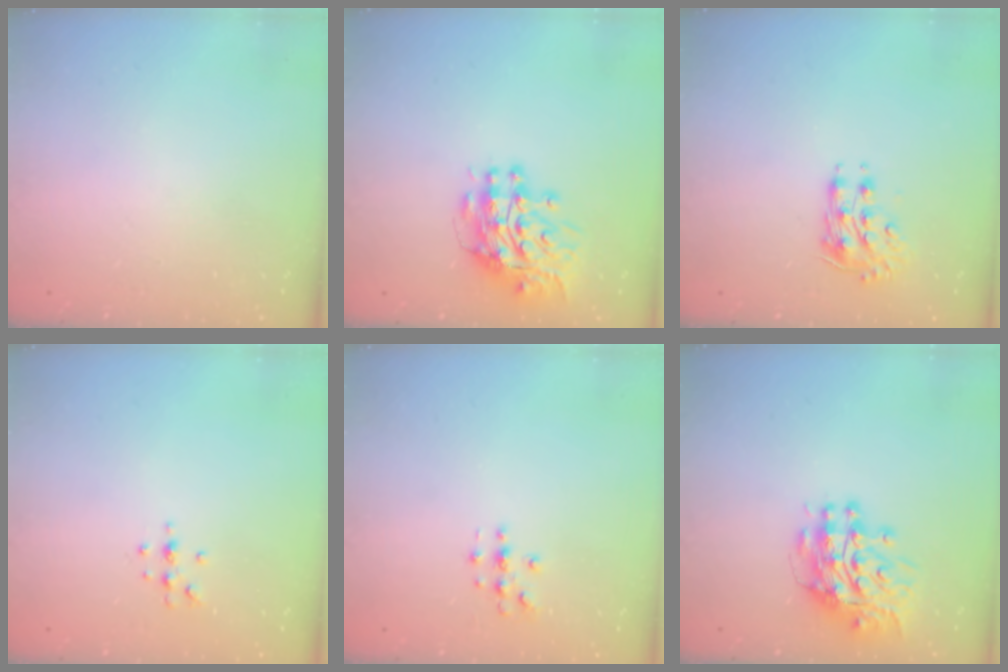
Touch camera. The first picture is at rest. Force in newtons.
{"total": 11.7, "press": 11.6, "slide": 1.2}
{"total": 9.4, "press": 9.4, "slide": 0.9}
{"total": 5.2, "press": 5.2, "slide": 0.6}
{"total": 3.0, "press": 3.0, "slide": 0.3}
{"total": 11.7, "press": 11.6, "slide": 1.2}